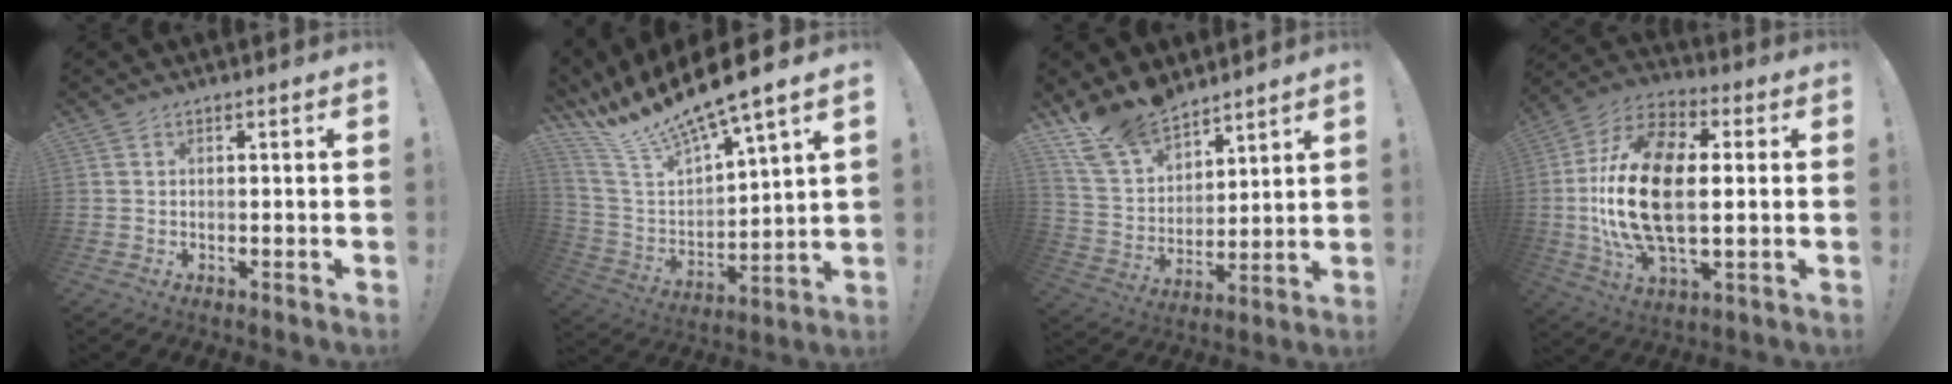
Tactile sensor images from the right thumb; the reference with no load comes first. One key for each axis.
{"total": 14.5, "fx": 11.8, "fy": 2.8, "fz": 8.0, "tx": -0.162, "ty": -0.090, "tz": 0.200}
{"total": 15.4, "fx": 13.3, "fy": 6.6, "fz": 3.8, "tx": -0.088, "ty": -0.104, "tz": 0.251}
{"total": 21.8, "fx": 0.0, "fy": 11.6, "fz": 18.4, "tx": -0.370, "ty": 0.000, "tz": 0.001}